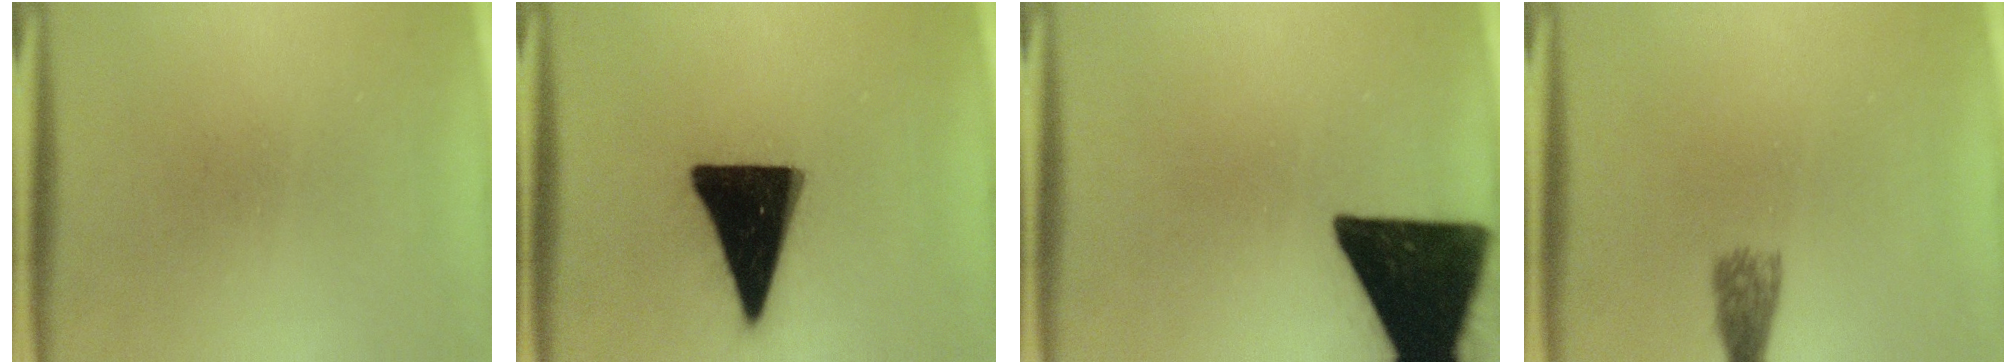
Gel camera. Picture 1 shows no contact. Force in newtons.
{"total": 19.8}
{"total": 18.9}
{"total": 2.7}